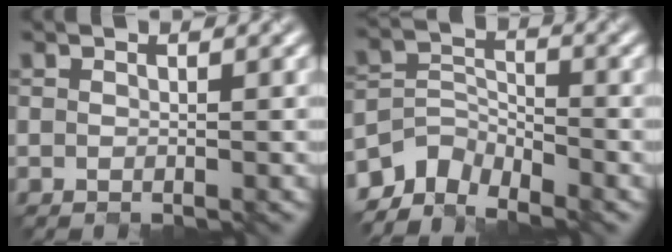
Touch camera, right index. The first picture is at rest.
{"total": 4.1, "force": [-3.8, 1.6, 0.5], "torque": [0.000, -0.004, -0.080]}